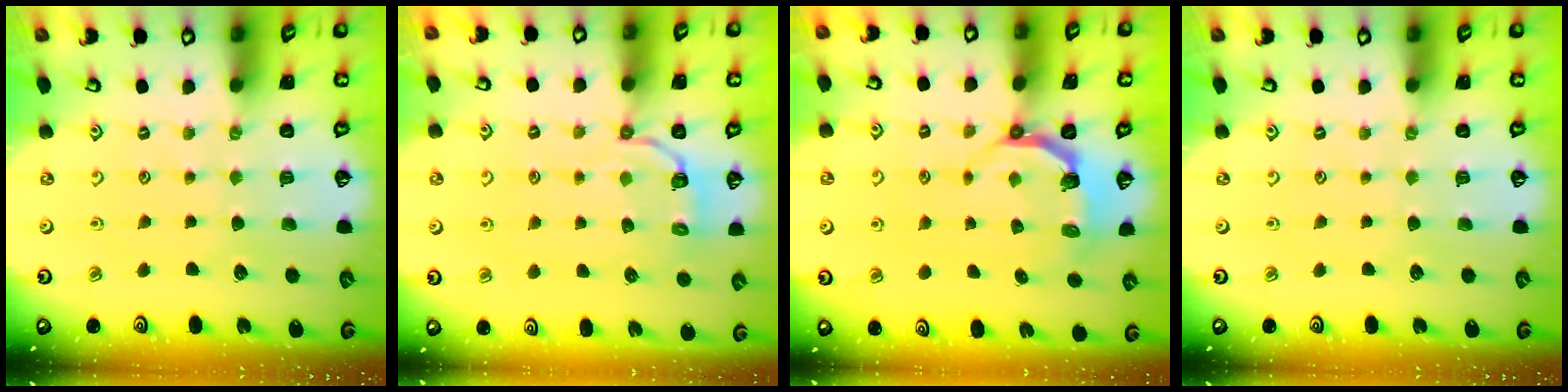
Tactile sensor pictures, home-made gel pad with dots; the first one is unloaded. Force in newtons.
{"total": 3.8, "press": 2.9, "slide": 2.5}
{"total": 4.6, "press": 3.0, "slide": 3.5}
{"total": 0.0}